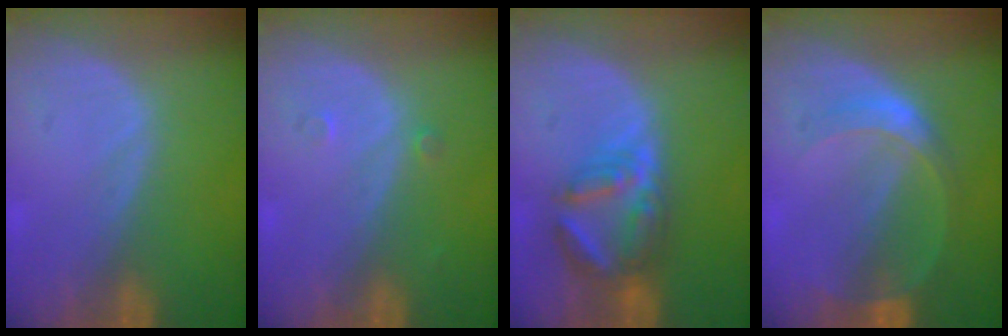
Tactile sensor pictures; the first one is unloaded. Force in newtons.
{"total": 1.2, "press": 1.0, "slide": 0.7}
{"total": 5.9, "press": 5.9, "slide": 0.3}
{"total": 4.9, "press": 4.9, "slide": 0.6}